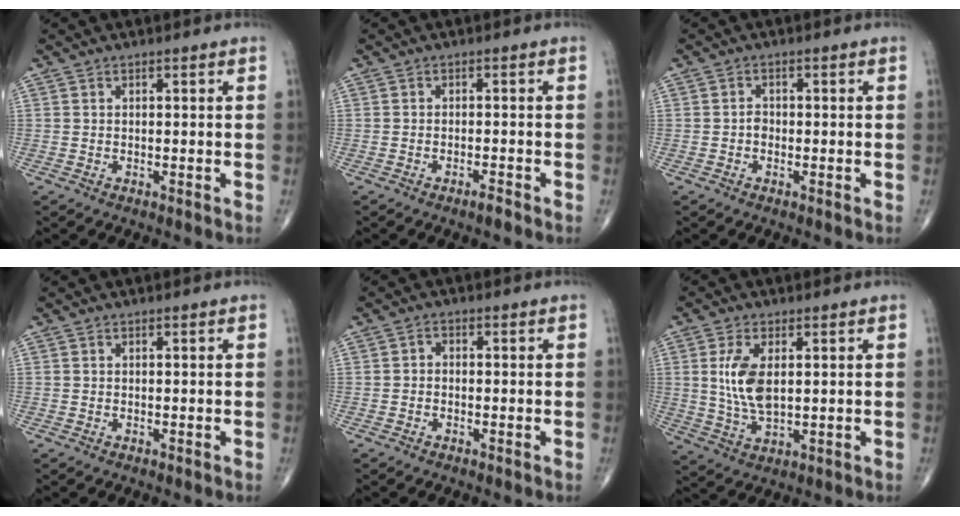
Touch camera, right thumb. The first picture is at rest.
{"total": 1.7, "force": [-1.3, 0.2, 1.1], "torque": [-0.022, 0.002, -0.026]}
{"total": 1.3, "force": [-0.5, 1.0, 0.7], "torque": [-0.003, 0.005, -0.011]}
{"total": 0.0}
{"total": 1.2, "force": [-0.4, 1.0, 0.7], "torque": [-0.002, 0.005, -0.013]}
{"total": 8.3, "force": [1.4, 4.0, 7.1], "torque": [-0.146, -0.011, 0.034]}